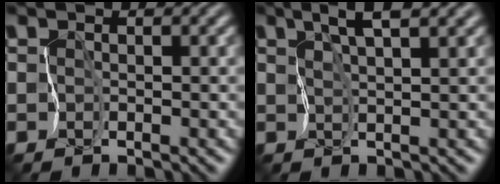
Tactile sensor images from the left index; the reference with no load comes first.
{"total": 3.0, "force": [2.0, 0.0, 2.2], "torque": [-0.049, 0.004, 0.040]}